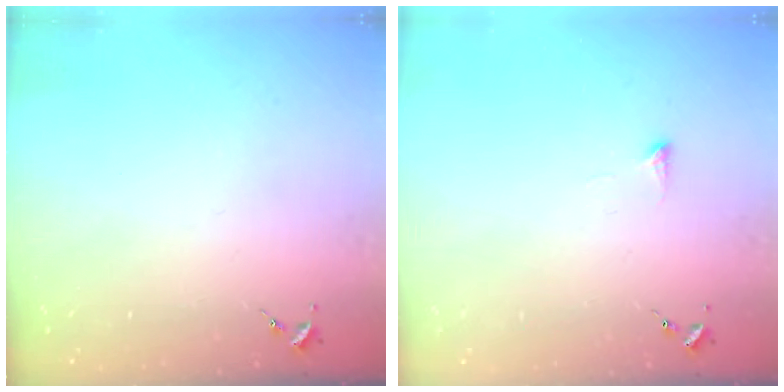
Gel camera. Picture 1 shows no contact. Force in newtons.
{"total": 4.3, "press": 4.2, "slide": 1.2}